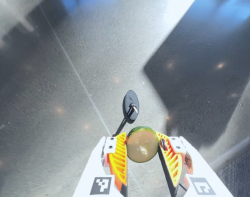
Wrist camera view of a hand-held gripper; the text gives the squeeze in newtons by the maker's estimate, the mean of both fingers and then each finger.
{"total": 10.9, "left": 10.8, "right": 10.9}